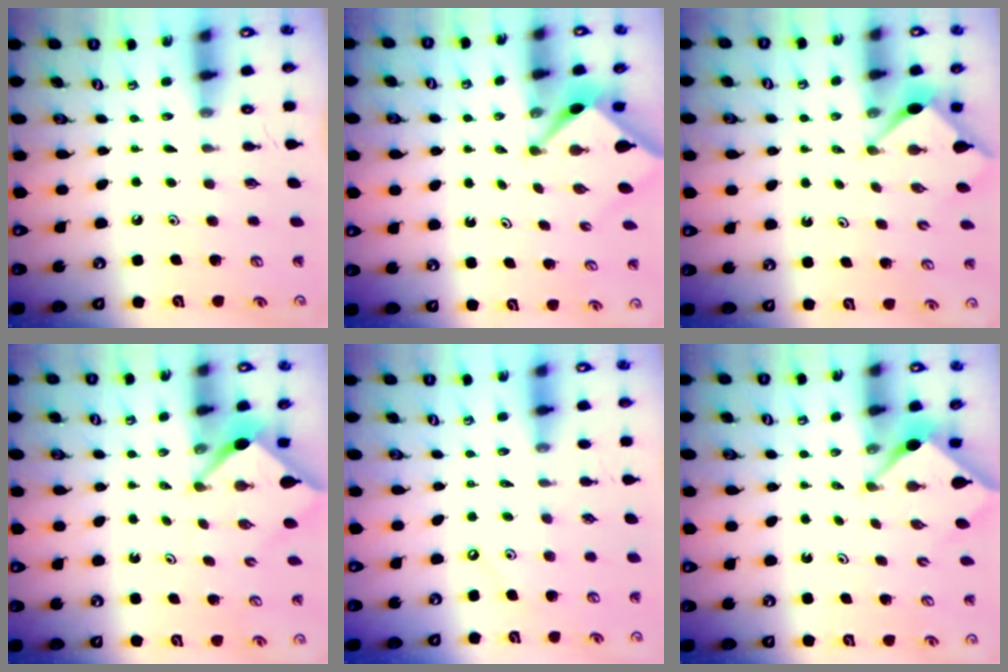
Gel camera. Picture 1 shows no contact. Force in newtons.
{"total": 2.5, "press": 2.5, "slide": 0.3}
{"total": 2.8, "press": 2.8, "slide": 0.3}
{"total": 2.6, "press": 2.6, "slide": 0.3}
{"total": 2.1, "press": 2.0, "slide": 0.3}
{"total": 2.9, "press": 2.9, "slide": 0.2}